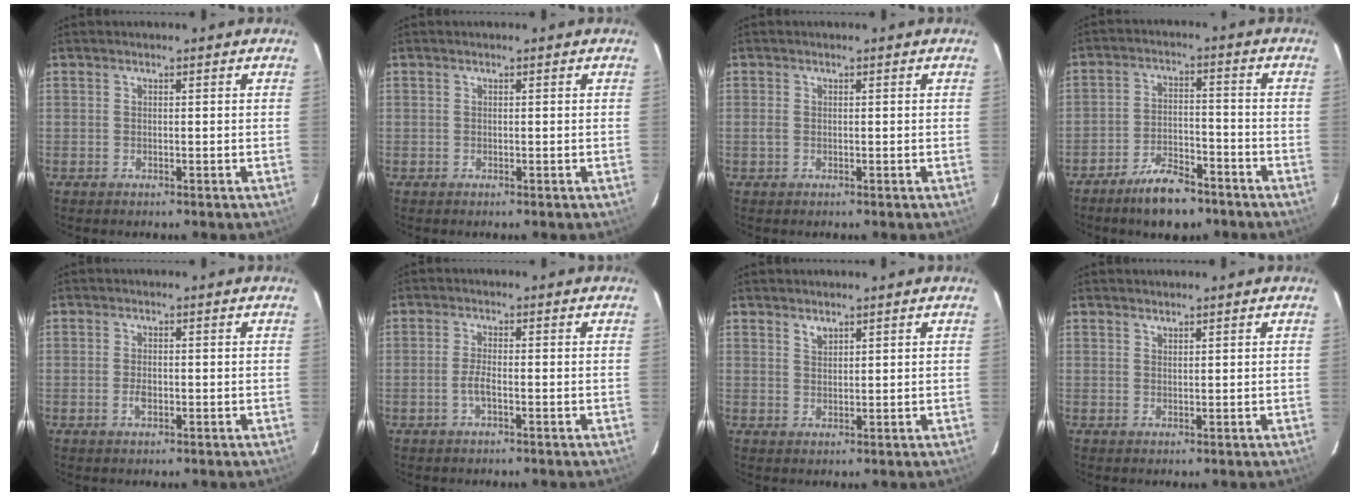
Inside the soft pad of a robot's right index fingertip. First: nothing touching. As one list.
[{"total": 0.0}, {"total": 1.0, "force": [-0.2, 0.7, 0.7], "torque": [-0.015, 0.000, -0.005]}, {"total": 9.5, "force": [-7.3, 3.7, 4.9], "torque": [-0.105, 0.012, -0.115]}, {"total": 2.0, "force": [-0.7, 1.1, 1.5], "torque": [-0.032, -0.002, -0.011]}, {"total": 2.4, "force": [-1.1, 0.4, 2.1], "torque": [-0.047, 0.000, -0.022]}, {"total": 1.8, "force": [1.4, 0.8, 0.7], "torque": [-0.009, 0.001, 0.026]}, {"total": 0.9, "force": [0.8, 0.2, 0.1], "torque": [-0.003, 0.002, 0.016]}]